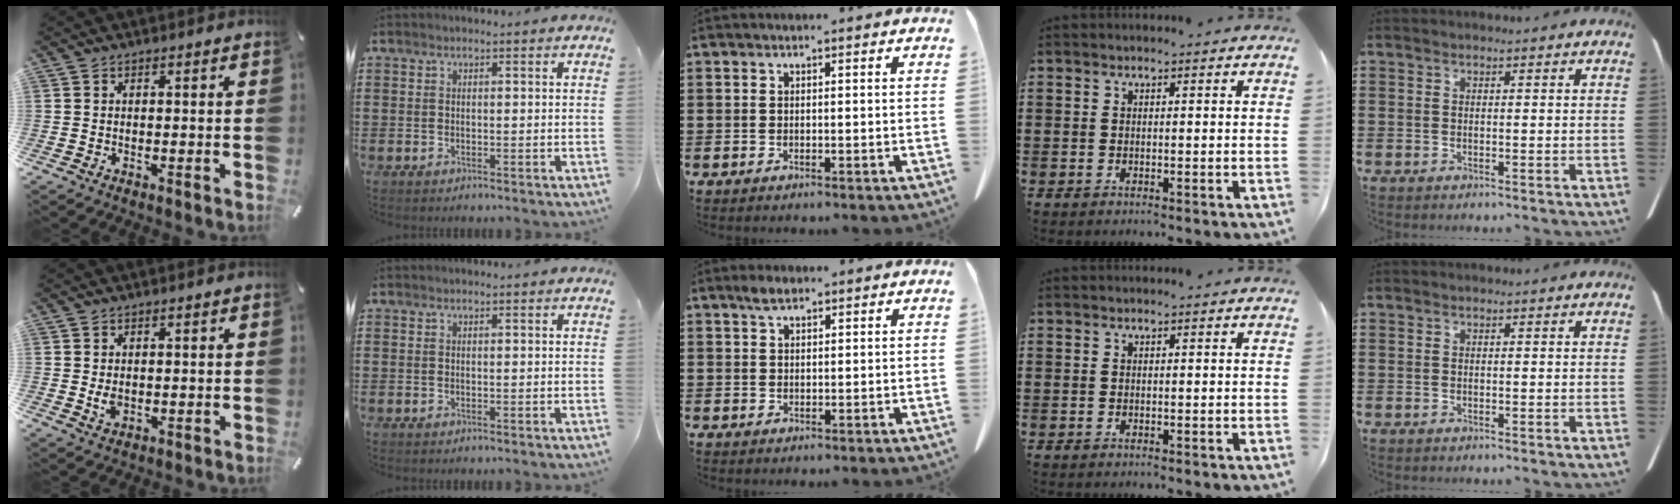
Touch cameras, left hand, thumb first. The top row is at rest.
{"thumb": {"total": 2.3, "force": [0.1, 1.6, 1.7], "torque": [-0.040, 0.000, 0.000]}, "middle": {"total": 2.2, "force": [1.6, 1.0, 1.2], "torque": [-0.029, 0.003, 0.030]}}